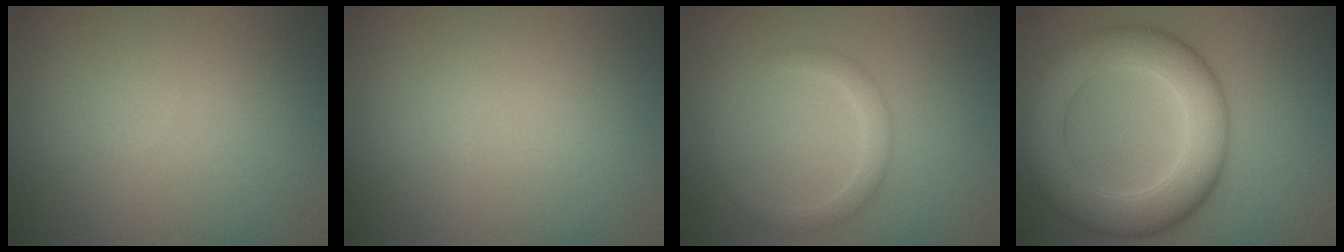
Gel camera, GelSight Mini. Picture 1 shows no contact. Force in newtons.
{"total": 0.0}
{"total": 1.8, "press": 1.8, "slide": 0.1}
{"total": 8.4, "press": 8.4, "slide": 0.6}